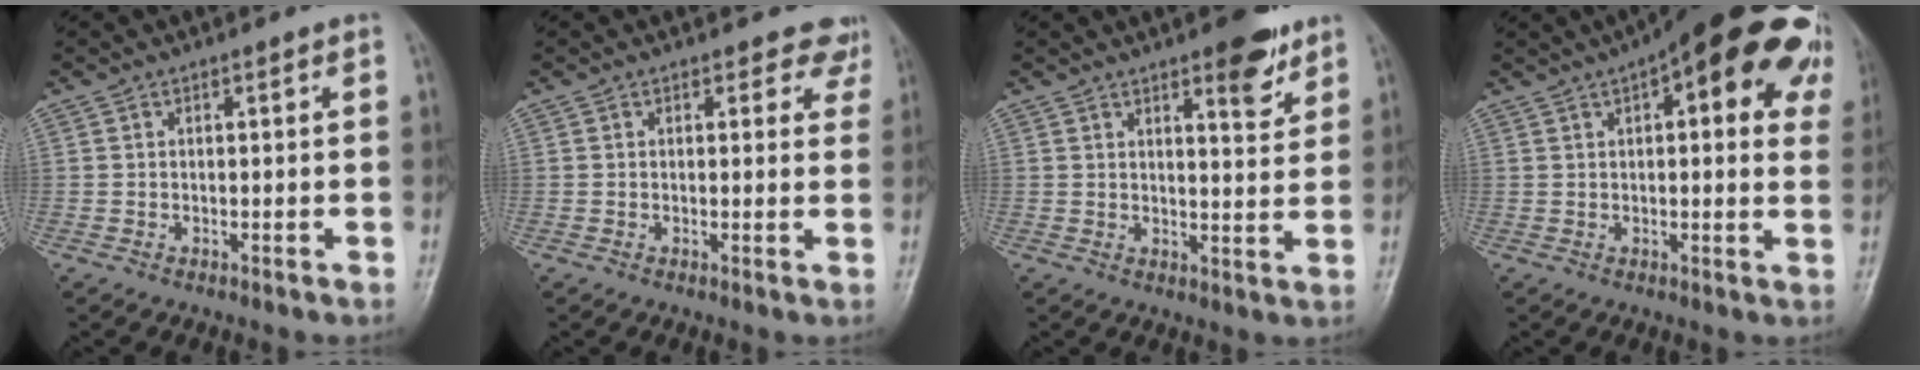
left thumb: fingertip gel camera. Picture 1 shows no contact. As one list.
[{"total": 4.0, "force": [3.3, 2.2, 0.1], "torque": [0.038, -0.018, 0.014]}, {"total": 7.0, "force": [4.6, 2.2, 4.9], "torque": [-0.048, -0.027, 0.059]}, {"total": 23.0, "force": [10.2, 8.1, 18.9], "torque": [-0.215, 0.014, 0.126]}]